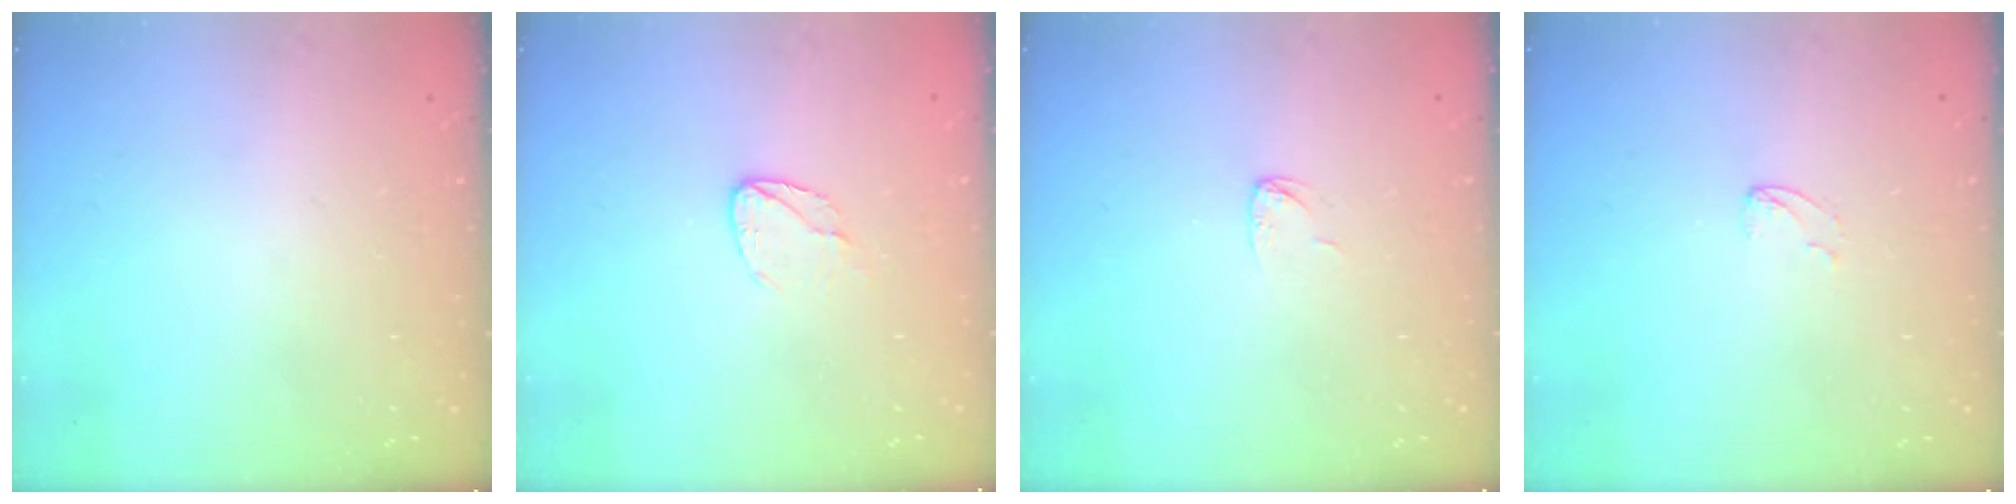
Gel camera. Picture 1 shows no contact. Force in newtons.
{"total": 5.0, "press": 5.0, "slide": 0.5}
{"total": 3.3, "press": 3.3, "slide": 0.2}
{"total": 2.4, "press": 2.4, "slide": 0.2}